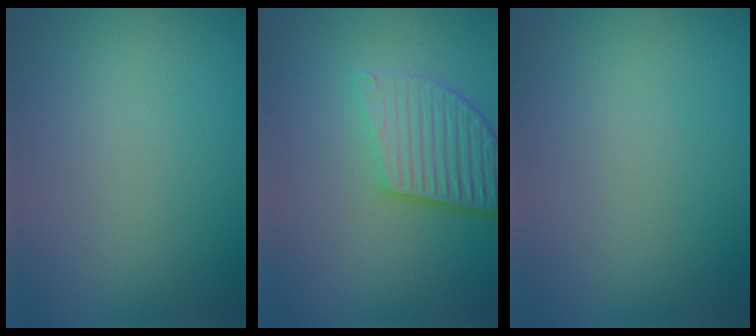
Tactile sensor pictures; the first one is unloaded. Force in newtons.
{"total": 5.1, "press": 3.8, "slide": 3.5}
{"total": 0.0}